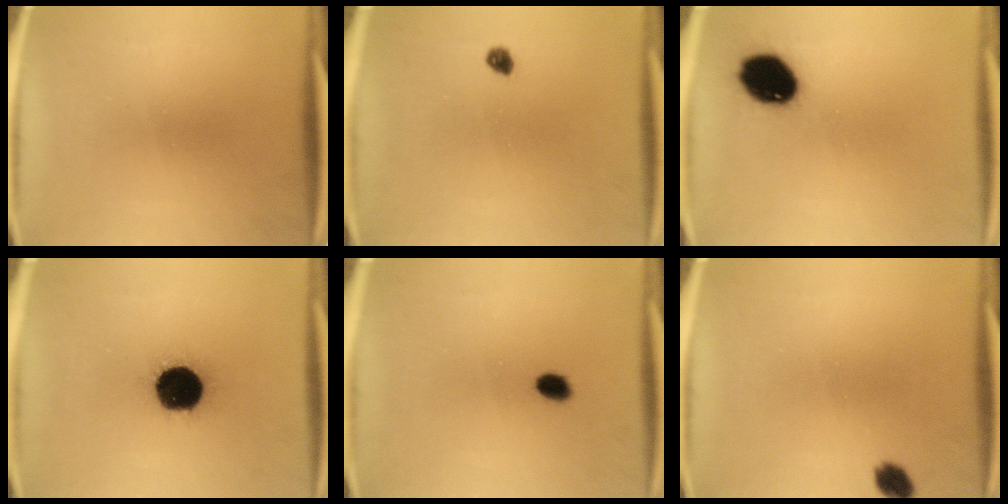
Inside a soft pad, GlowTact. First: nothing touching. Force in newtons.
{"total": 1.7}
{"total": 12.7}
{"total": 18.7}
{"total": 2.6}
{"total": 2.9}